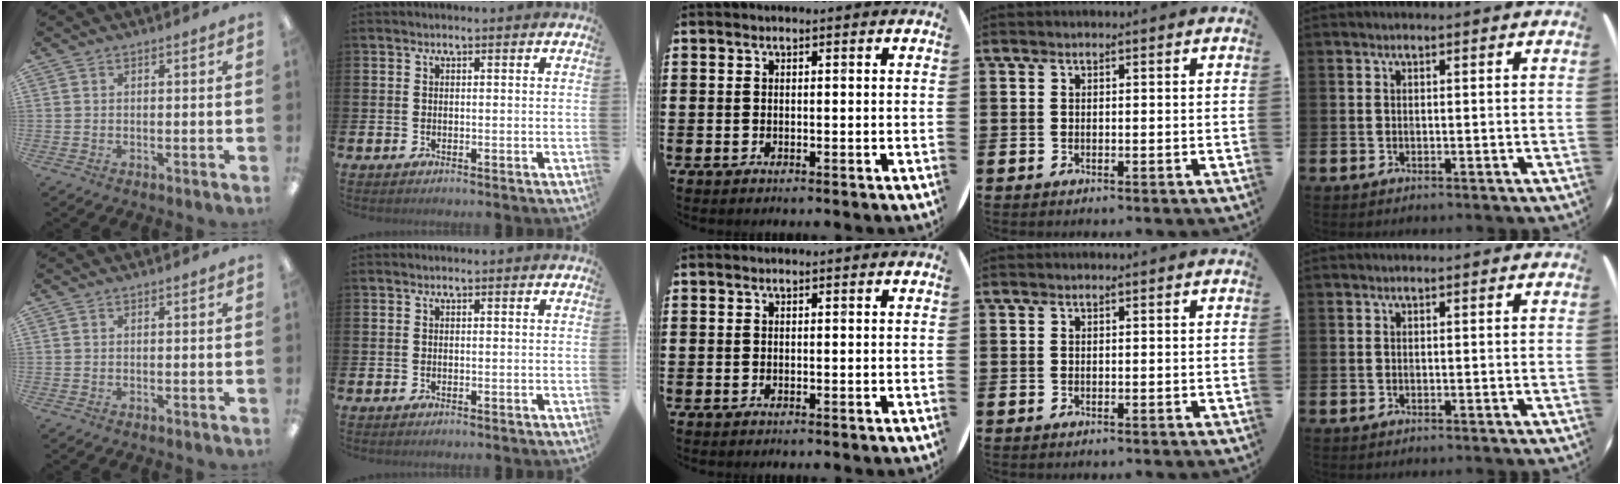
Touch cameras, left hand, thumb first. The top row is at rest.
{}